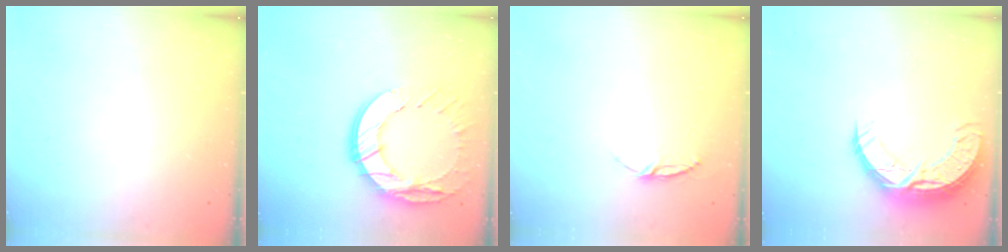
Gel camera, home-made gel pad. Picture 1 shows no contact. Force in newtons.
{"total": 16.6, "press": 16.6, "slide": 1.5}
{"total": 4.6, "press": 4.5, "slide": 0.4}
{"total": 15.1, "press": 15.1, "slide": 1.1}